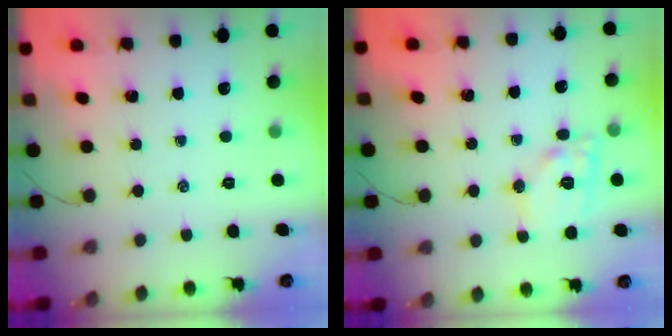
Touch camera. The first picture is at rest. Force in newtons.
{"total": 11.8, "press": 11.7, "slide": 1.5}